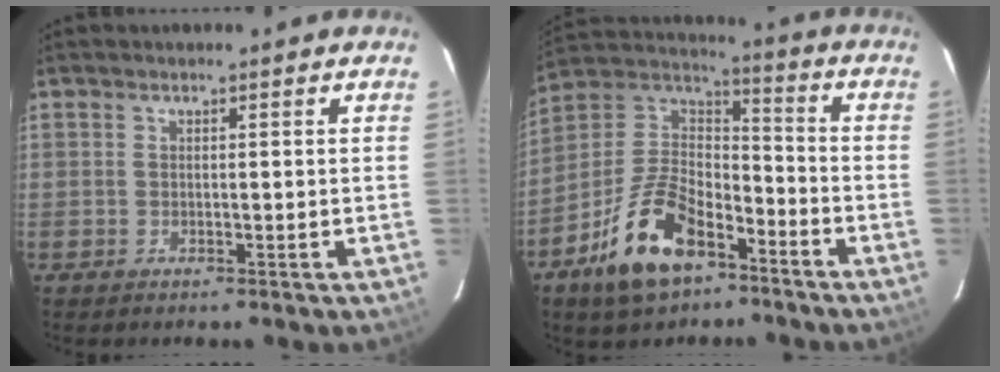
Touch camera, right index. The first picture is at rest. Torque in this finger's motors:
{"motor_torque": [0.64, -0.66, 0.89, 0.21]}